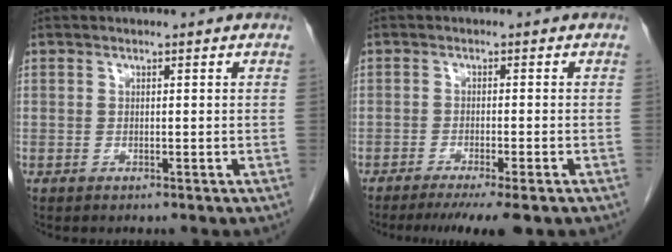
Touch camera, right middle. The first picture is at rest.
{"total": 7.1, "force": [-5.4, 0.2, 4.7], "torque": [-0.061, -0.016, -0.081]}